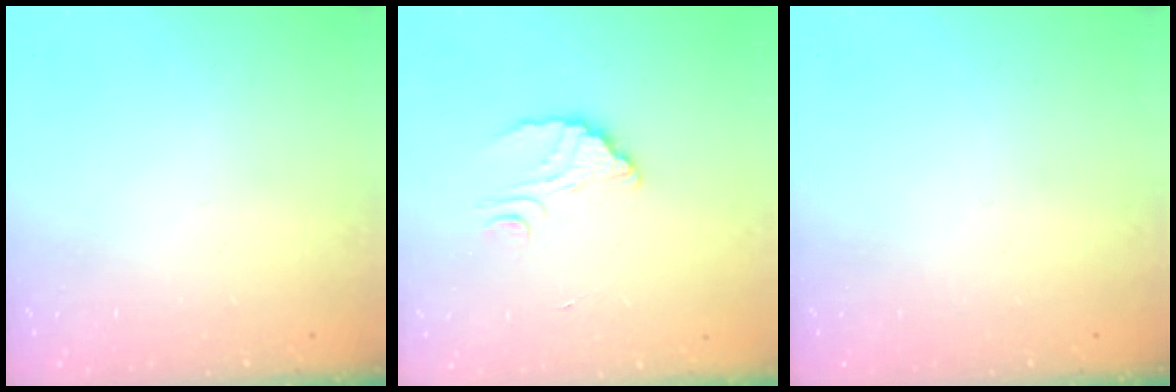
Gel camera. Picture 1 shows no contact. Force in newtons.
{"total": 2.9, "press": 2.9, "slide": 0.0}
{"total": 0.0}